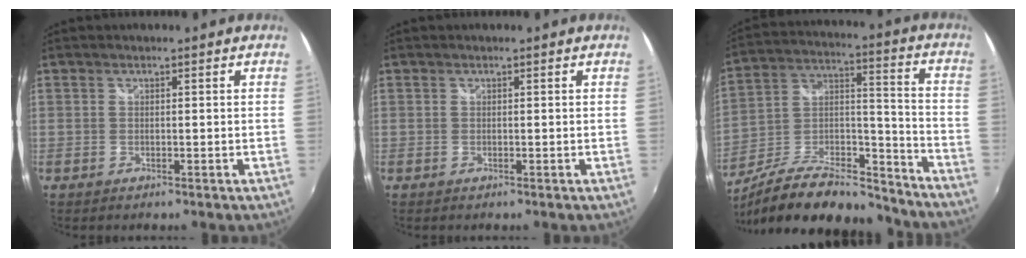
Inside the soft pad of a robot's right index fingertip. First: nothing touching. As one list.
[{"total": 0.0}, {"total": 23.4, "force": [-18.1, 7.5, 12.8], "torque": [-0.237, -0.001, -0.281]}]